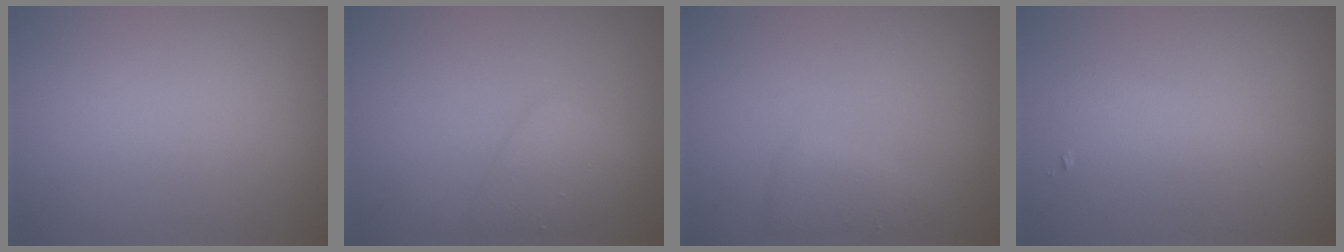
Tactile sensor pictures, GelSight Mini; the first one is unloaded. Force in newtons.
{"total": 2.3, "press": 2.2, "slide": 0.1}
{"total": 1.6, "press": 1.6, "slide": 0.1}
{"total": 2.2, "press": 2.2, "slide": 0.1}